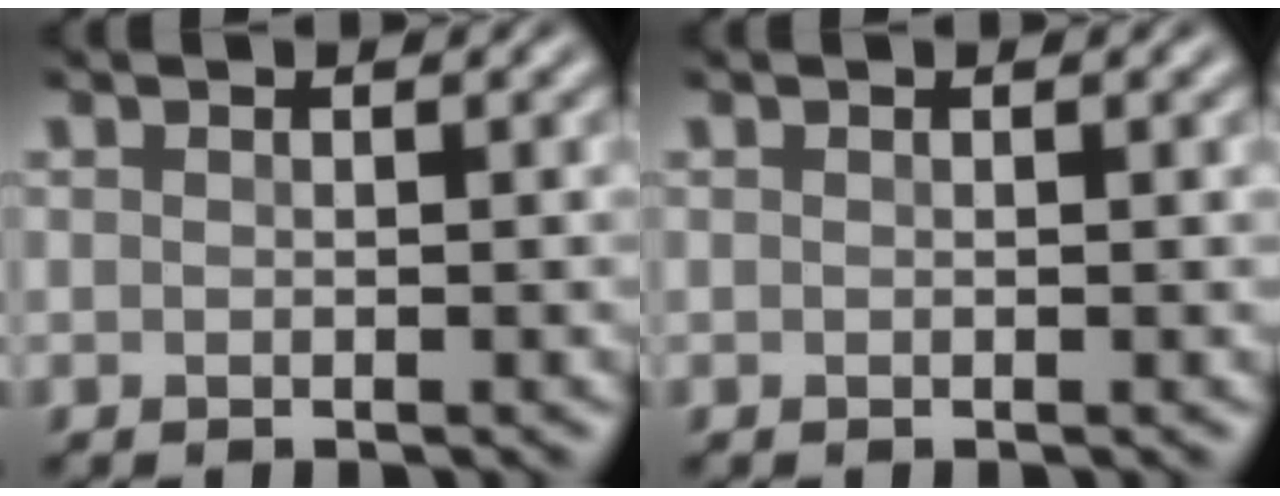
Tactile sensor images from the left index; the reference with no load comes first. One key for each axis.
{"total": 0.0}